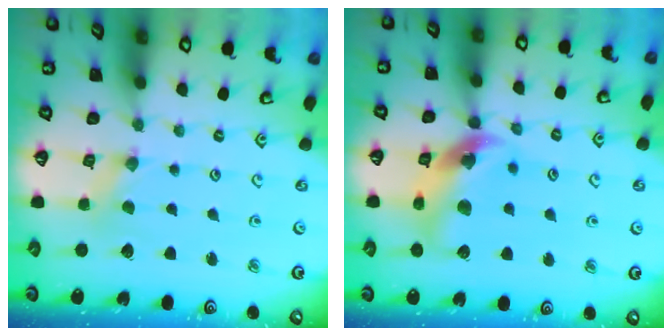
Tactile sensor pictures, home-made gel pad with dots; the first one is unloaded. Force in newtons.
{"total": 14.1, "press": 14.0, "slide": 1.9}